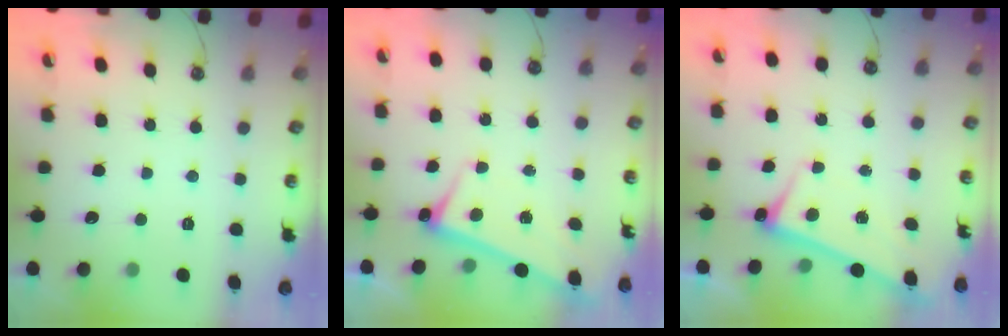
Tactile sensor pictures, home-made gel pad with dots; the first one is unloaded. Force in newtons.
{"total": 2.7, "press": 2.6, "slide": 0.6}
{"total": 2.7, "press": 2.6, "slide": 0.5}